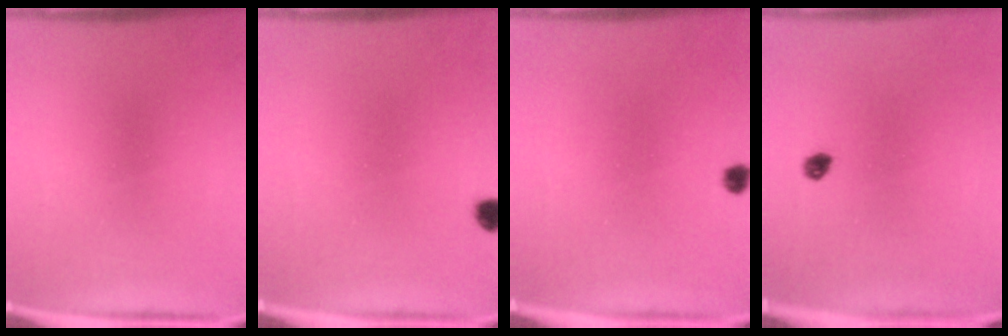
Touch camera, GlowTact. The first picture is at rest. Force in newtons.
{"total": 1.8}
{"total": 1.4}
{"total": 1.7}